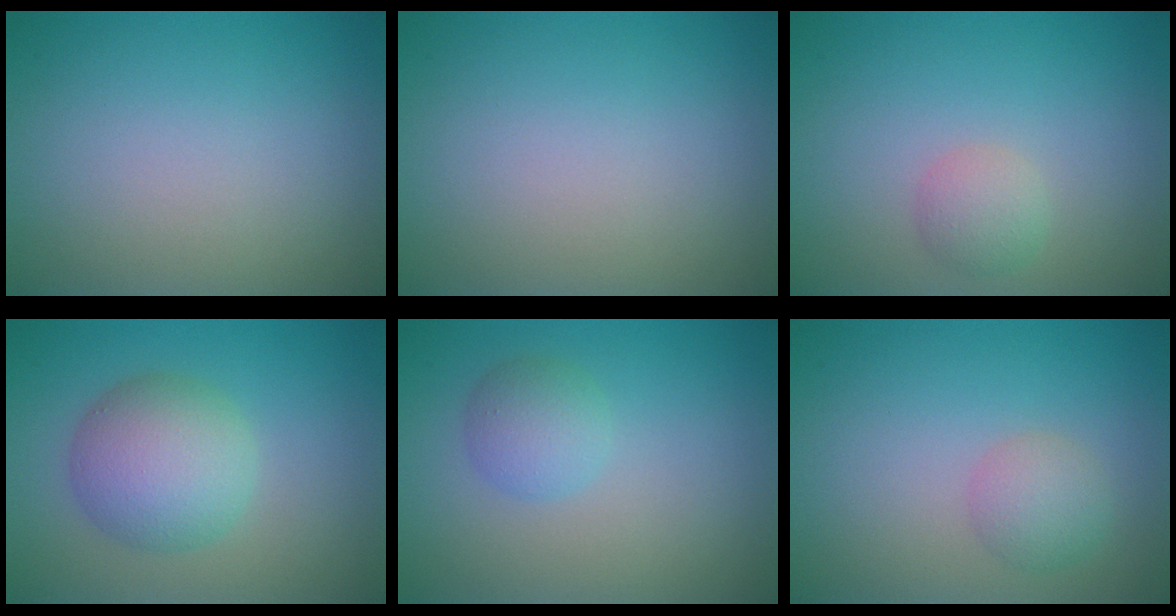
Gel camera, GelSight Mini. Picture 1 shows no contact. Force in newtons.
{"total": 0.0}
{"total": 1.8, "press": 1.8, "slide": 0.1}
{"total": 5.6, "press": 5.6, "slide": 0.1}
{"total": 2.4, "press": 2.4, "slide": 0.1}
{"total": 2.1, "press": 2.1, "slide": 0.1}